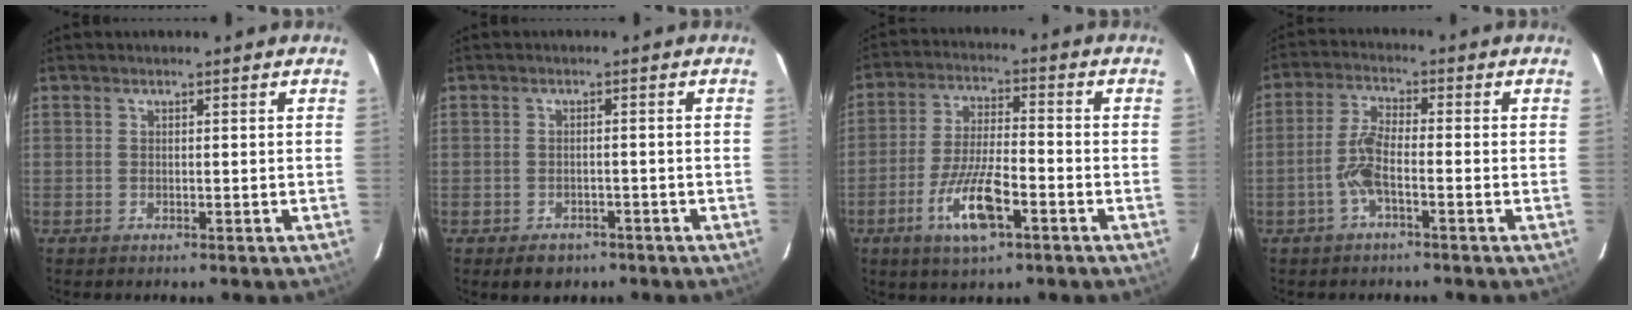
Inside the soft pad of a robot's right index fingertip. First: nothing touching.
{"total": 3.5, "force": [-2.3, 2.3, 1.1], "torque": [-0.015, 0.003, -0.025]}
{"total": 10.2, "force": [-4.7, 2.4, 8.8], "torque": [-0.175, -0.007, -0.082]}
{"total": 5.2, "force": [-1.9, 1.1, 4.8], "torque": [-0.106, 0.009, -0.040]}